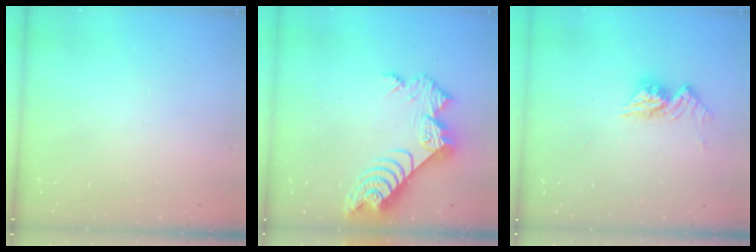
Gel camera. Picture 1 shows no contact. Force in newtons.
{"total": 10.0, "press": 10.0, "slide": 0.9}
{"total": 9.9, "press": 9.8, "slide": 0.9}